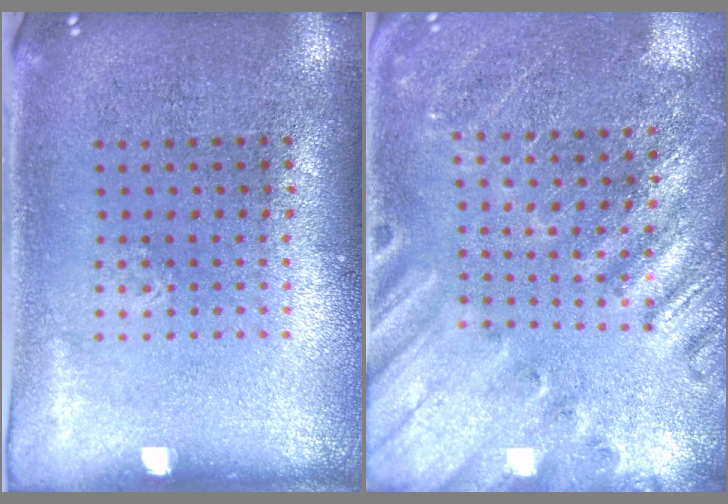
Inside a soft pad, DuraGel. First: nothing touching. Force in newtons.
{"total": 2.3, "press": 2.3, "slide": 0.3}